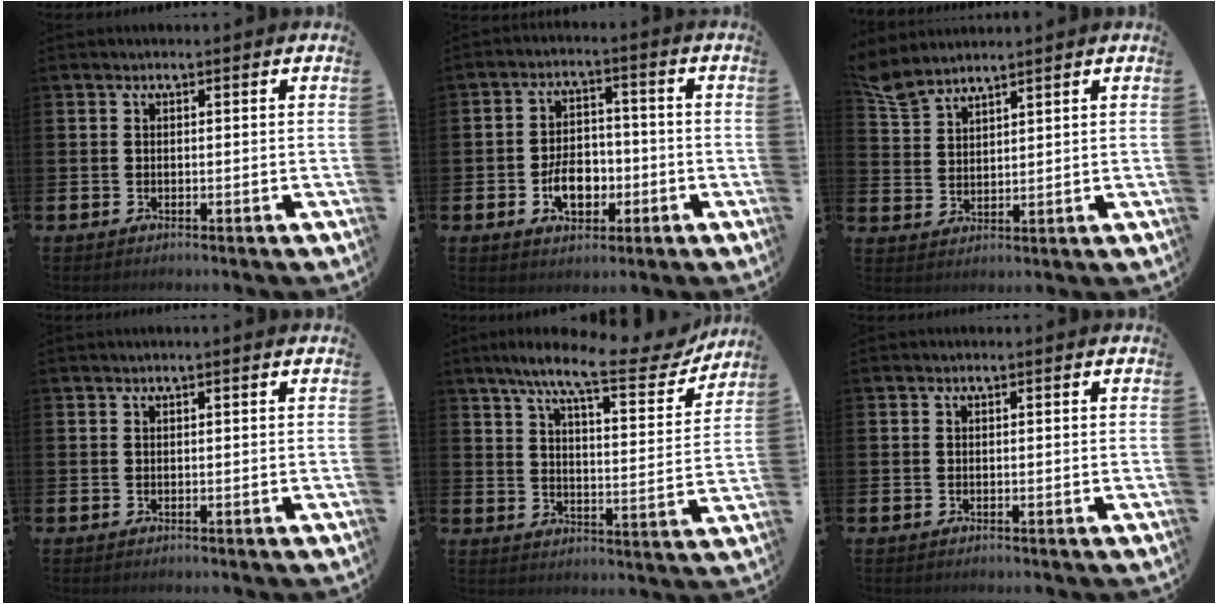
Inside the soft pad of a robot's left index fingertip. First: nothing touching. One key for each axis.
{"total": 5.8, "fx": -1.8, "fy": 3.9, "fz": 4.0, "tx": -0.054, "ty": 0.005, "tz": -0.035}
{"total": 4.5, "fx": 4.3, "fy": 1.0, "fz": 0.7, "tx": -0.027, "ty": -0.019, "tz": 0.081}
{"total": 0.0}
{"total": 10.6, "fx": 8.7, "fy": 1.7, "fz": 5.9, "tx": -0.125, "ty": -0.045, "tz": 0.141}
{"total": 0.0}